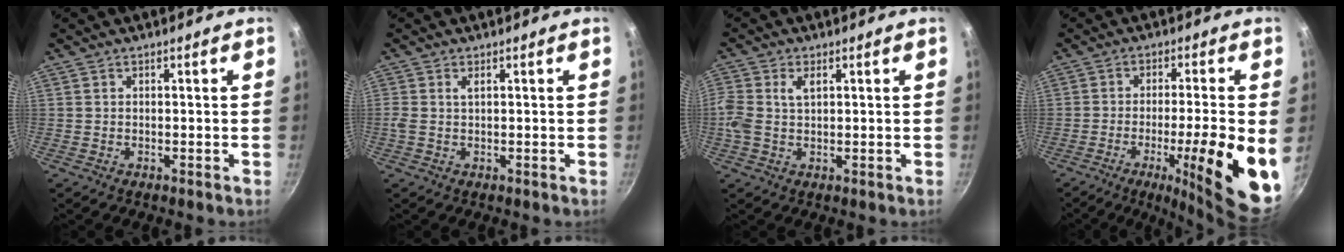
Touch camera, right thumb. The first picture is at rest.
{"total": 1.6, "force": [0.4, 0.6, 1.4], "torque": [-0.034, 0.002, 0.008]}
{"total": 5.2, "force": [0.9, 3.1, 4.1], "torque": [-0.092, 0.010, 0.014]}
{"total": 17.2, "force": [-4.3, 3.0, 16.3], "torque": [-0.221, 0.001, -0.062]}